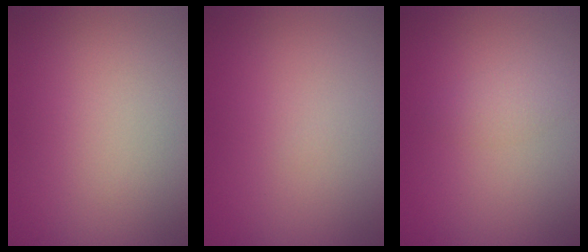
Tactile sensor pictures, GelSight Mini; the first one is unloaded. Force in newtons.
{"total": 0.0}
{"total": 1.2, "press": 1.2, "slide": 0.1}